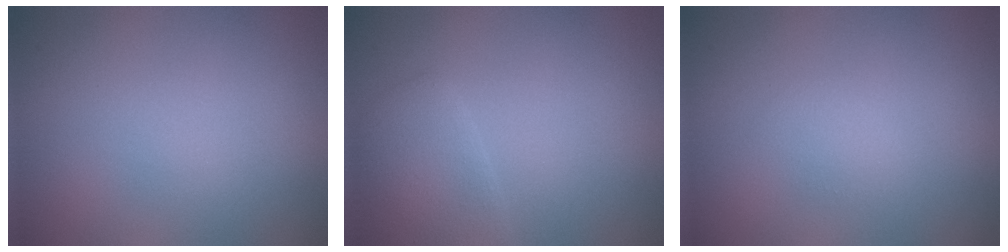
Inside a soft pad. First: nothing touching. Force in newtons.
{"total": 2.7, "press": 2.7, "slide": 0.1}
{"total": 0.8, "press": 0.8, "slide": 0.1}